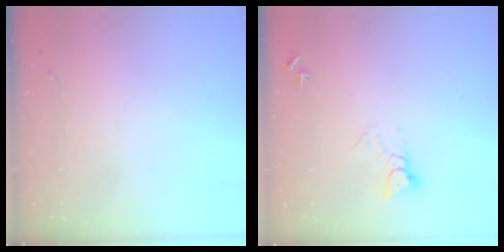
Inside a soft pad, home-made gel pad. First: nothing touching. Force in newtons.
{"total": 5.1, "press": 5.1, "slide": 0.3}